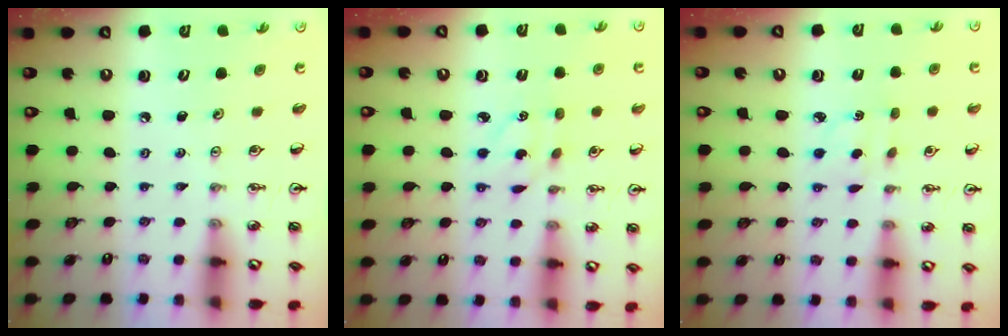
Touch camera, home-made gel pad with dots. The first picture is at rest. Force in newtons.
{"total": 3.4, "press": 3.3, "slide": 0.7}
{"total": 2.7, "press": 2.6, "slide": 0.4}